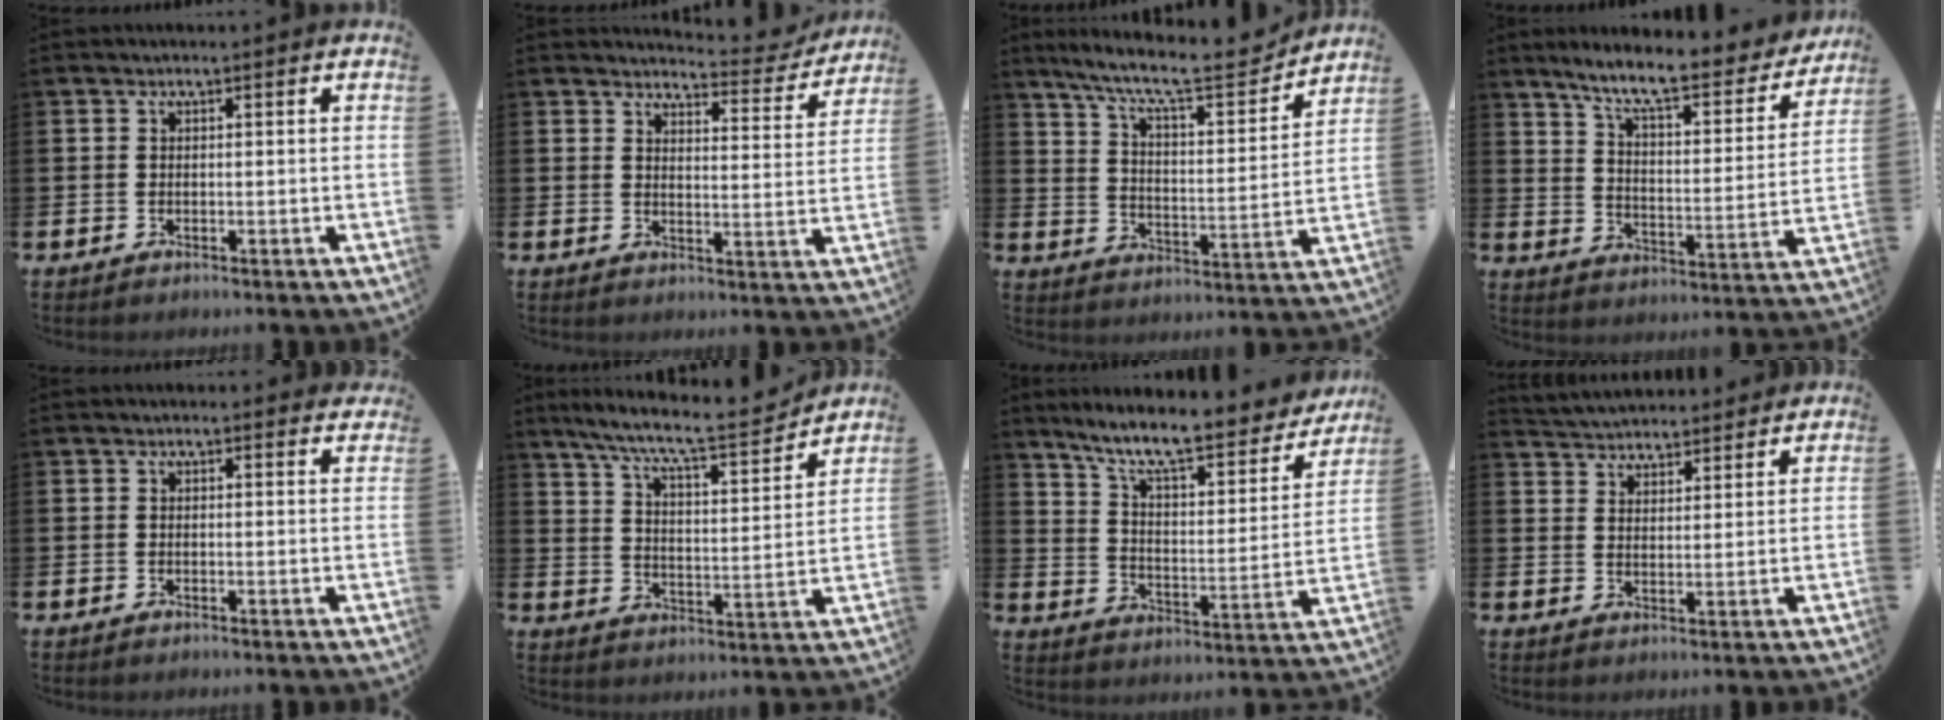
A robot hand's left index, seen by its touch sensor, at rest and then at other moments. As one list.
[{"total": 4.4, "force": [4.2, 1.0, 0.8], "torque": [-0.006, -0.035, 0.065]}, {"total": 10.3, "force": [9.1, 1.6, 4.6], "torque": [-0.109, -0.061, 0.150]}, {"total": 9.2, "force": [8.0, 1.7, 4.3], "torque": [-0.100, -0.056, 0.129]}, {"total": 0.6, "force": [0.6, 0.3, 0.2], "torque": [0.002, 0.001, 0.009]}, {"total": 9.4, "force": [8.3, 1.4, 4.0], "torque": [-0.101, -0.055, 0.140]}, {"total": 10.1, "force": [8.7, 2.2, 4.7], "torque": [-0.111, -0.063, 0.143]}, {"total": 4.4, "force": [4.3, 0.9, -0.3], "torque": [-0.004, -0.027, 0.076]}]